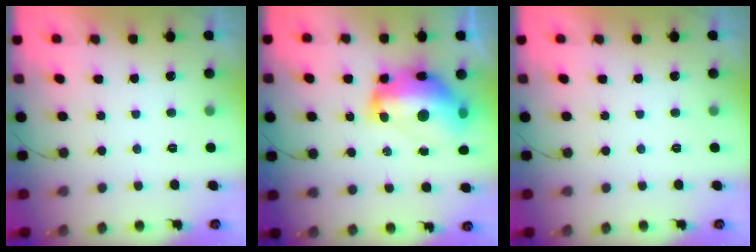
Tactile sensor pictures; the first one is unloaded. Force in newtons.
{"total": 19.5, "press": 19.4, "slide": 2.1}
{"total": 0.0}